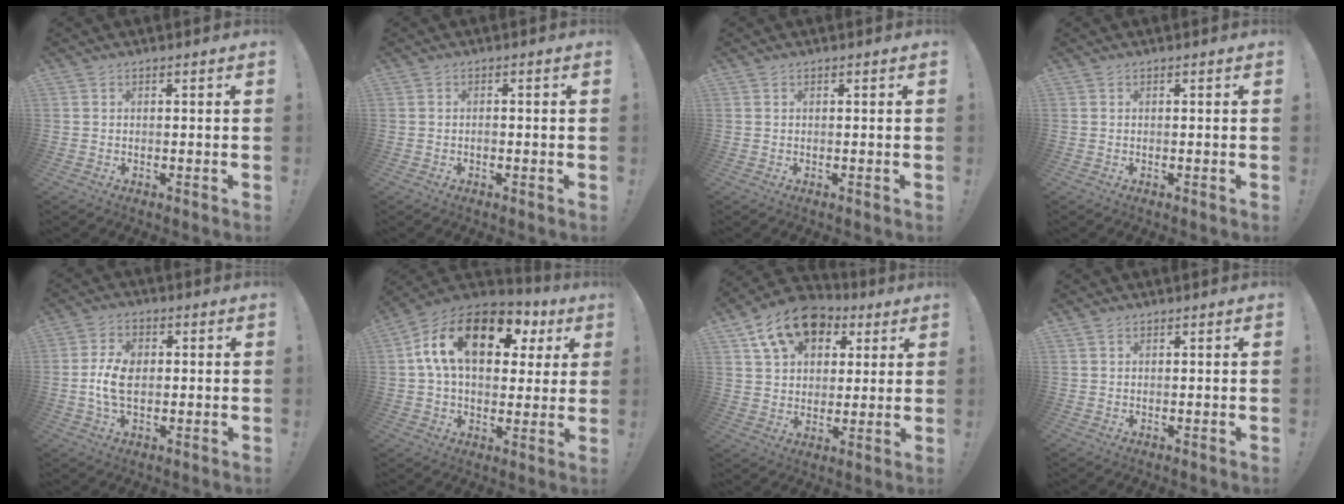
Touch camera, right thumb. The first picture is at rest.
{"total": 0.9, "force": [-0.7, 0.4, 0.4], "torque": [-0.011, 0.003, -0.012]}
{"total": 0.0}
{"total": 0.0}
{"total": 8.8, "force": [-0.5, 5.6, 6.7], "torque": [-0.129, 0.005, -0.007]}
{"total": 19.8, "force": [6.9, 11.5, 14.5], "torque": [-0.244, -0.011, 0.113]}
{"total": 14.9, "force": [7.9, 10.3, 7.4], "torque": [-0.120, -0.037, 0.149]}
{"total": 1.3, "force": [1.0, 0.8, 0.2], "torque": [0.002, -0.002, 0.019]}